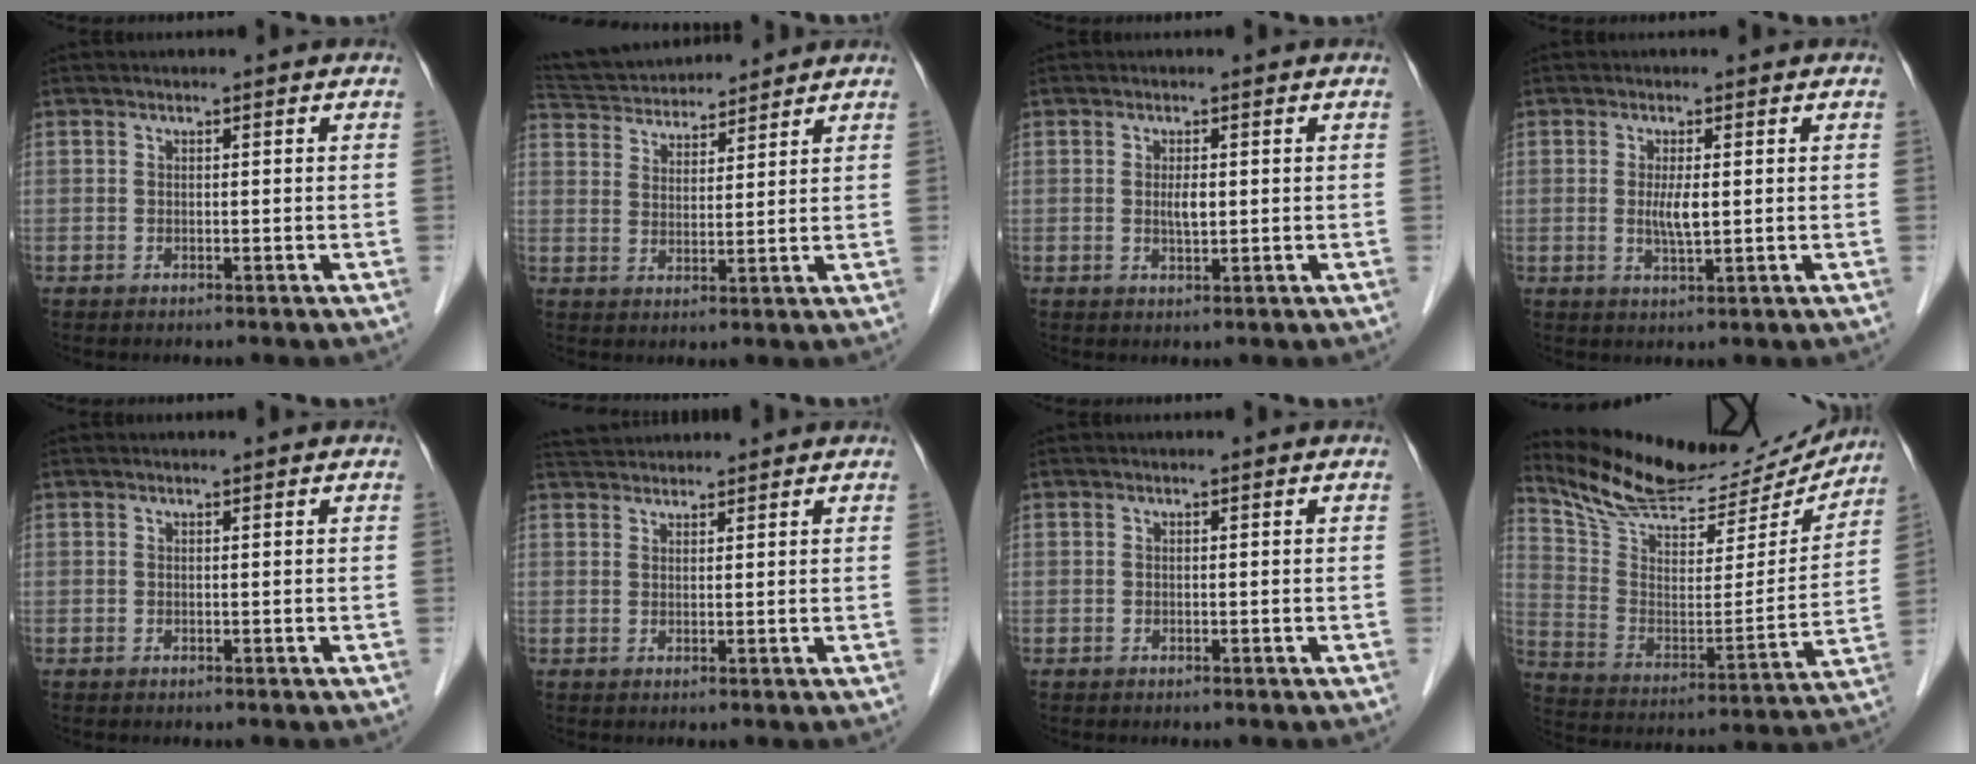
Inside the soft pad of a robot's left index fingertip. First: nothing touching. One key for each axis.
{"total": 12.3, "fx": 11.6, "fy": 2.5, "fz": 3.4, "tx": -0.067, "ty": 0.036, "tz": 0.199}
{"total": 1.8, "fx": 0.3, "fy": 0.5, "fz": 1.7, "tx": -0.034, "ty": -0.002, "tz": 0.007}
{"total": 2.9, "fx": 0.3, "fy": 0.4, "fz": 2.9, "tx": -0.060, "ty": -0.005, "tz": 0.009}
{"total": 0.6, "fx": 0.5, "fy": 0.0, "fz": 0.2, "tx": -0.006, "ty": 0.002, "tz": 0.010}
{"total": 4.8, "fx": 4.7, "fy": 0.6, "fz": 0.8, "tx": -0.016, "ty": 0.038, "tz": 0.082}
{"total": 0.0}
{"total": 23.0, "fx": 21.3, "fy": 5.6, "fz": 6.5, "tx": -0.116, "ty": -0.025, "tz": 0.326}